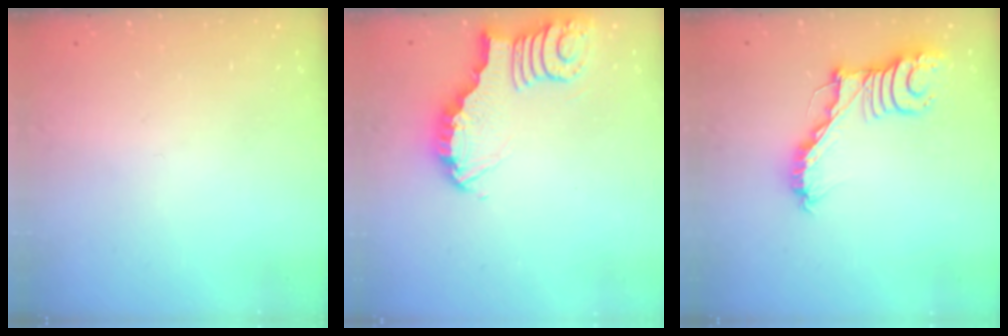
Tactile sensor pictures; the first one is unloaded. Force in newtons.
{"total": 4.1, "press": 4.1, "slide": 0.4}
{"total": 15.6, "press": 15.6, "slide": 0.5}